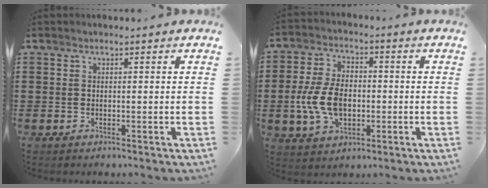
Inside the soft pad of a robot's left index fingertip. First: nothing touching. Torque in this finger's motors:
{"motor_torque": [1.95, 0.19, 0.90, 0.21]}